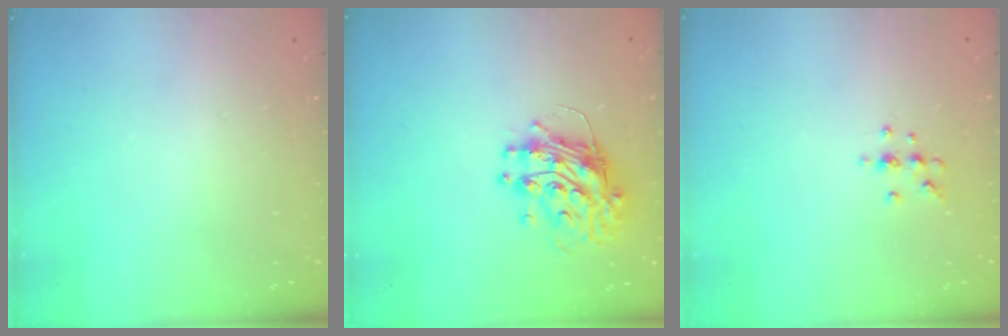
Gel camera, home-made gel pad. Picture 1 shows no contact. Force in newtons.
{"total": 12.0, "press": 11.9, "slide": 1.2}
{"total": 5.4, "press": 5.2, "slide": 1.4}